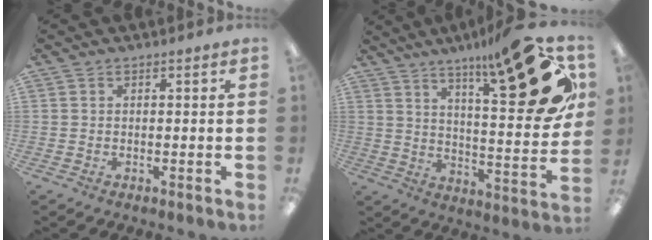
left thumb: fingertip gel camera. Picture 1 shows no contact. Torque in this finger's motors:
{"motor_torque": [2.33, 2.67, 1.35, -1.42, 0.12]}